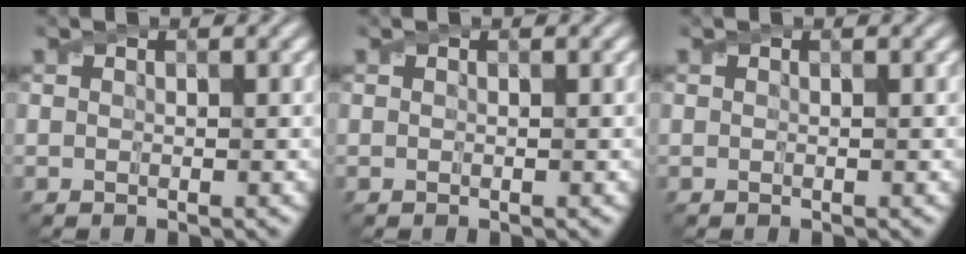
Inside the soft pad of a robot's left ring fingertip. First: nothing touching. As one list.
[{"total": 0.0}, {"total": 0.0}]